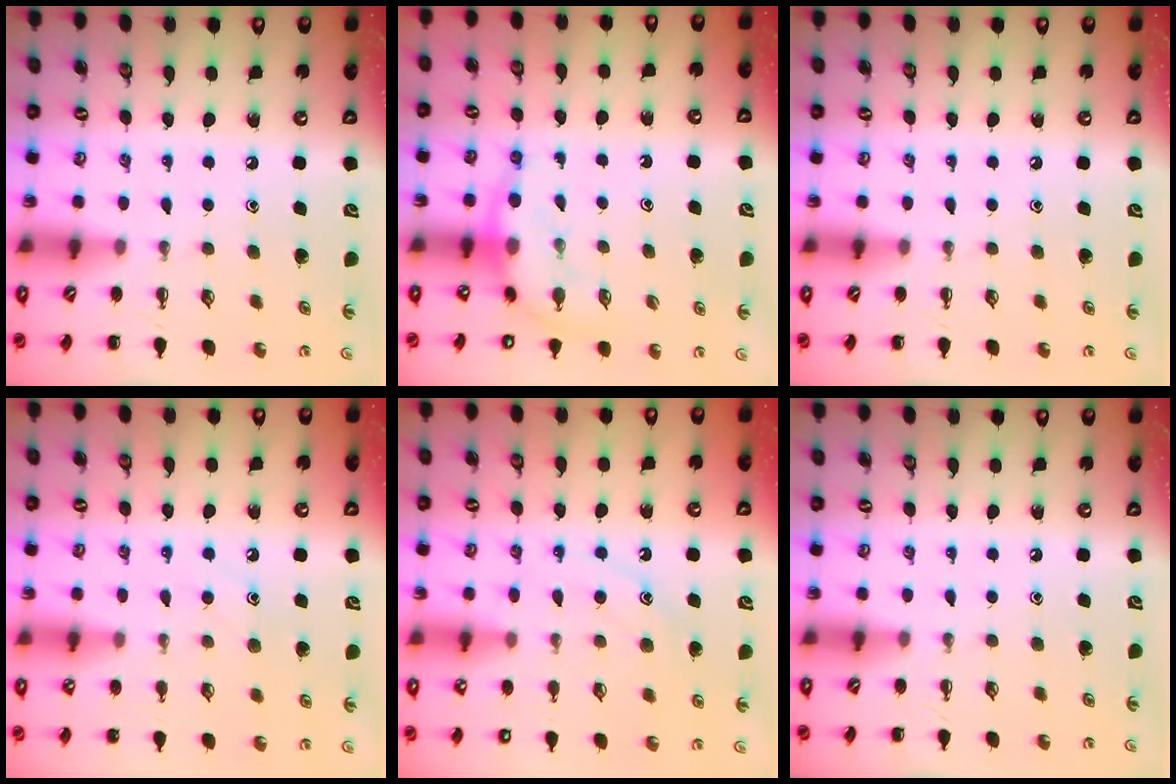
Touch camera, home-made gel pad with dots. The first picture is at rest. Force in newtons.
{"total": 7.5, "press": 7.5, "slide": 0.8}
{"total": 0.0}
{"total": 7.0, "press": 6.9, "slide": 1.1}
{"total": 12.1, "press": 12.1, "slide": 1.0}
{"total": 0.0}